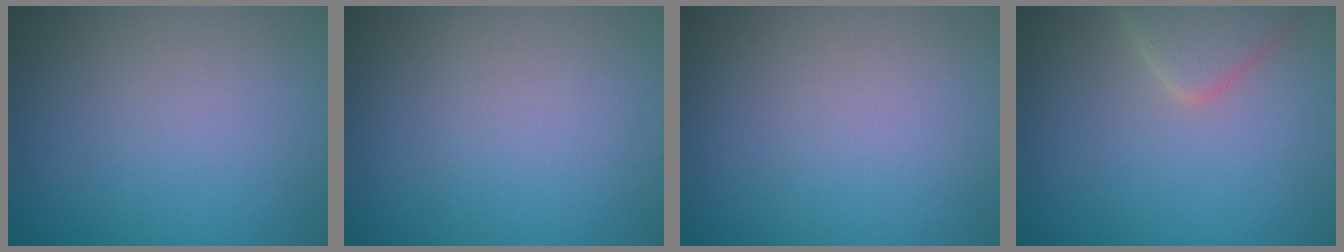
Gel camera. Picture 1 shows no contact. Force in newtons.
{"total": 0.0}
{"total": 0.0}
{"total": 3.7, "press": 3.7, "slide": 0.2}